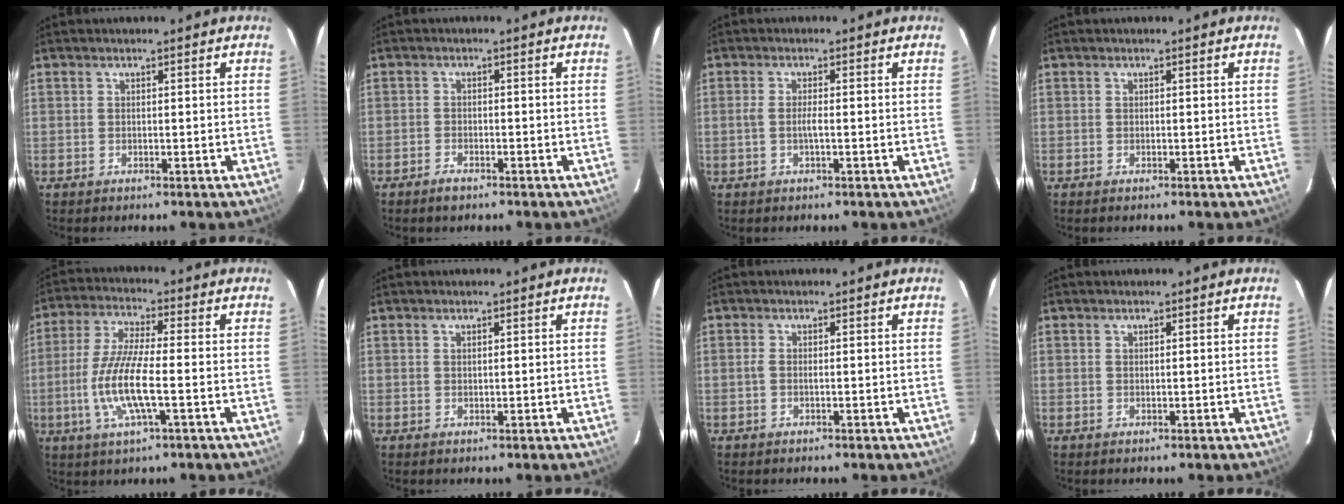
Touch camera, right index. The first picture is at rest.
{"total": 2.3, "force": [-1.8, 1.0, 1.0], "torque": [-0.029, 0.000, -0.035]}
{"total": 1.8, "force": [-0.5, 0.0, 1.7], "torque": [-0.034, 0.002, -0.010]}
{"total": 0.0}
{"total": 11.2, "force": [-2.8, 1.8, 10.7], "torque": [-0.223, -0.005, -0.055]}
{"total": 0.5, "force": [0.4, 0.2, 0.2], "torque": [-0.004, 0.001, 0.009]}
{"total": 0.7, "force": [-0.1, 0.1, 0.7], "torque": [-0.015, 0.001, -0.003]}
{"total": 0.0}